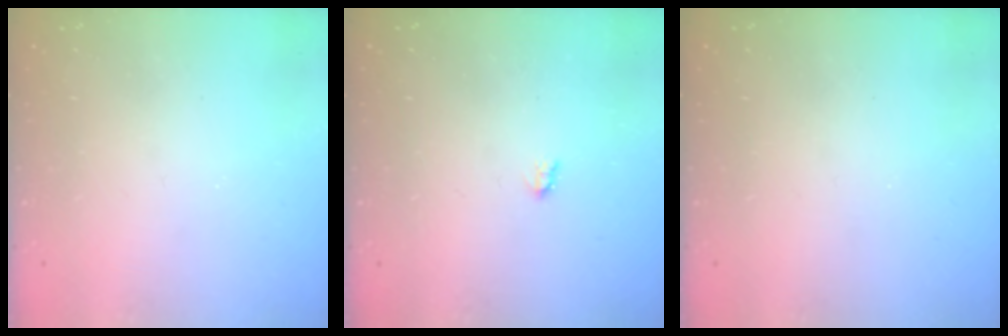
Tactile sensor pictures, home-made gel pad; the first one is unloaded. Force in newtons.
{"total": 1.7, "press": 1.6, "slide": 0.3}
{"total": 0.0}